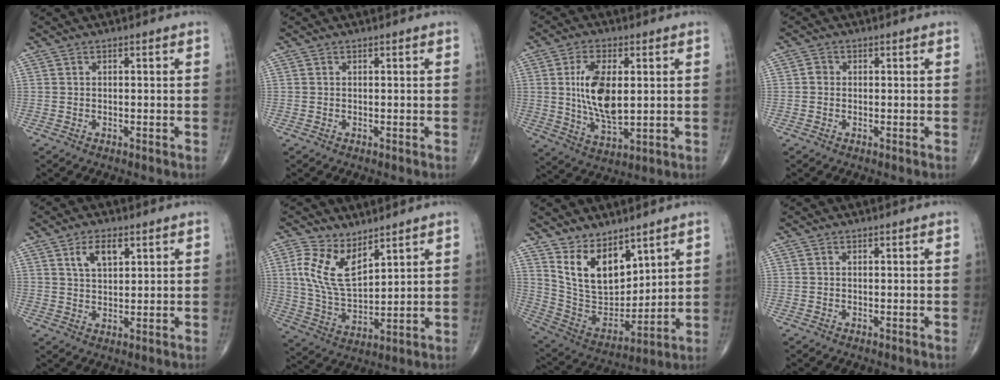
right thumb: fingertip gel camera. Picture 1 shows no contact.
{"total": 0.0}
{"total": 12.2, "force": [1.5, 5.9, 10.5], "torque": [-0.194, -0.018, 0.034]}
{"total": 1.2, "force": [-0.1, 1.1, 0.5], "torque": [-0.003, 0.003, -0.005]}
{"total": 5.5, "force": [2.6, 2.8, 3.9], "torque": [-0.062, -0.010, 0.049]}
{"total": 11.2, "force": [5.9, 5.5, 7.9], "torque": [-0.145, -0.034, 0.126]}
{"total": 13.7, "force": [8.0, 7.6, 8.1], "torque": [-0.109, -0.054, 0.178]}
{"total": 0.0}